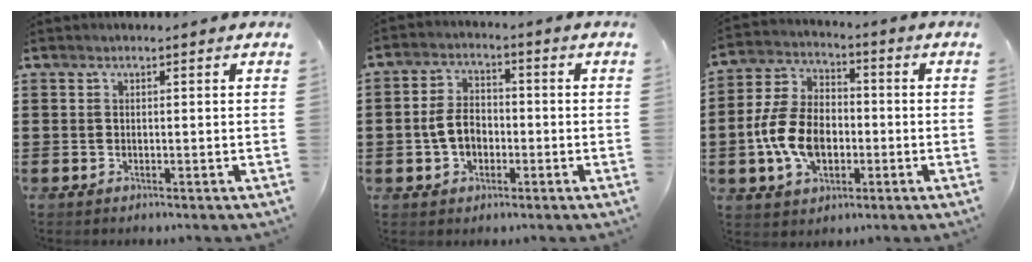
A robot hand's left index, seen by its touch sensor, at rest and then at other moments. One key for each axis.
{"total": 5.6, "fx": -1.2, "fy": 3.8, "fz": 3.9, "tx": -0.097, "ty": 0.004, "tz": -0.029}
{"total": 10.3, "fx": -2.2, "fy": 6.9, "fz": 7.3, "tx": -0.179, "ty": 0.007, "tz": -0.044}